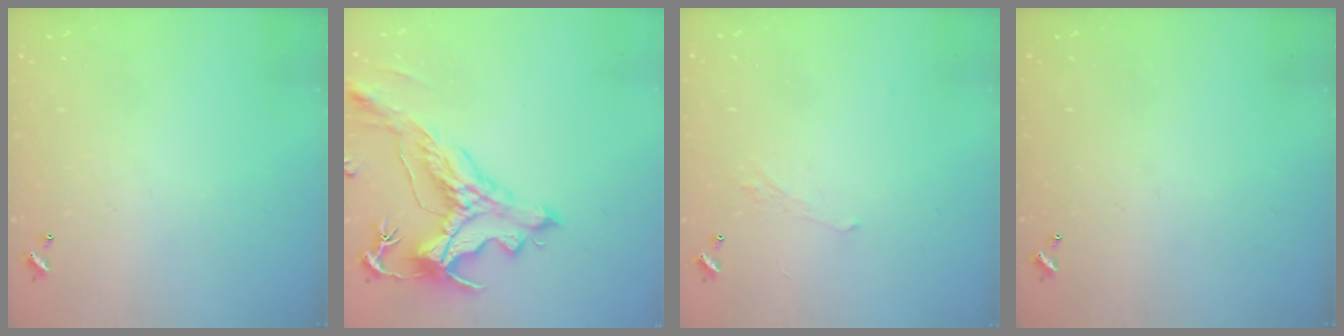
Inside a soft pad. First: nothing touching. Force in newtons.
{"total": 2.9, "press": 2.6, "slide": 1.5}
{"total": 1.7, "press": 1.6, "slide": 0.6}
{"total": 0.0}